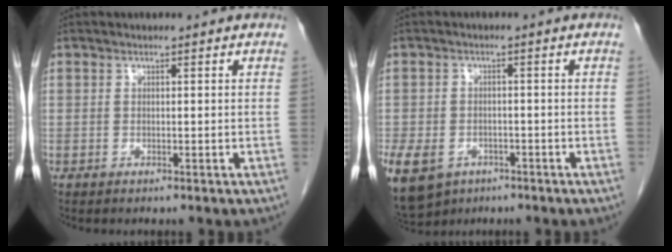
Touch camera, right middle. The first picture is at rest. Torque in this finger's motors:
{"motor_torque": [1.37, -0.76, 0.93, 0.21]}